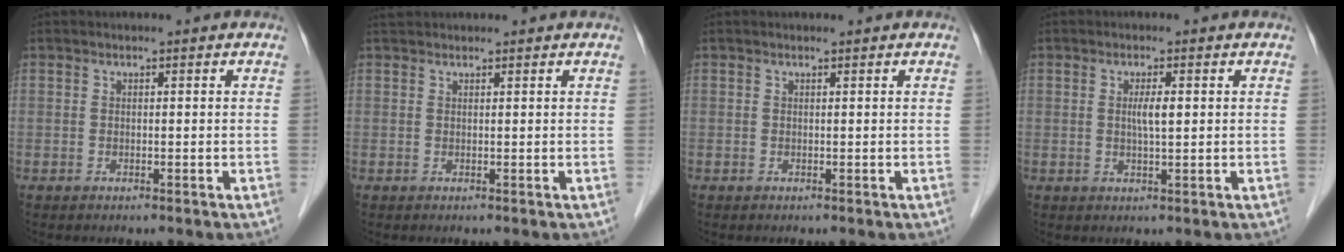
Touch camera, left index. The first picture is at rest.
{"total": 2.4, "force": [2.3, 0.6, 0.5], "torque": [-0.008, 0.033, 0.038]}
{"total": 0.0}
{"total": 2.4, "force": [0.4, 0.3, 2.4], "torque": [-0.044, 0.000, 0.006]}